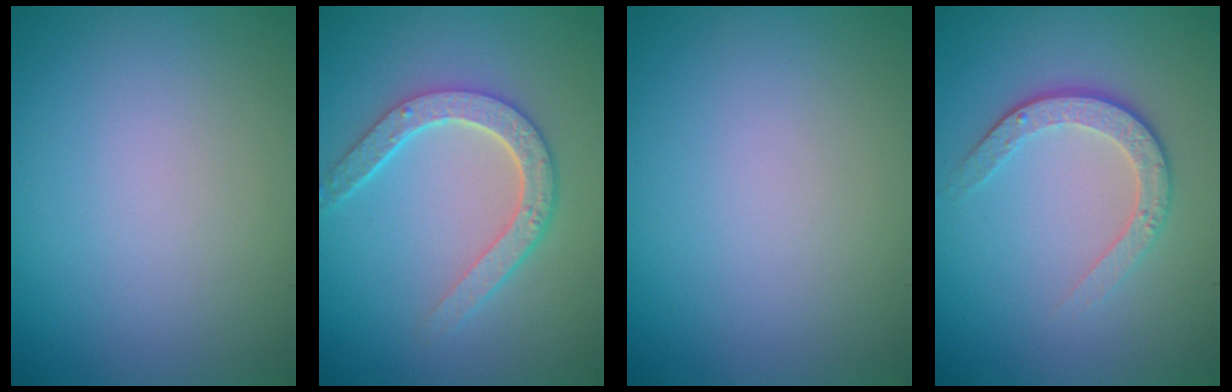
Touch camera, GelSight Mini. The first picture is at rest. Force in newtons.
{"total": 4.6, "press": 3.5, "slide": 2.9}
{"total": 0.0}
{"total": 3.4, "press": 2.5, "slide": 2.3}